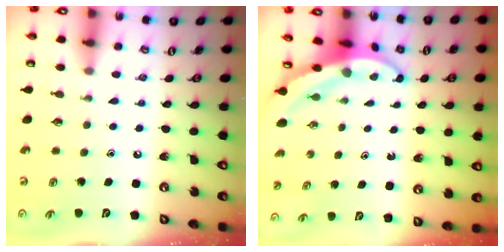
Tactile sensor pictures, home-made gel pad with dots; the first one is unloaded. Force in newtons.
{"total": 4.0, "press": 3.9, "slide": 0.5}